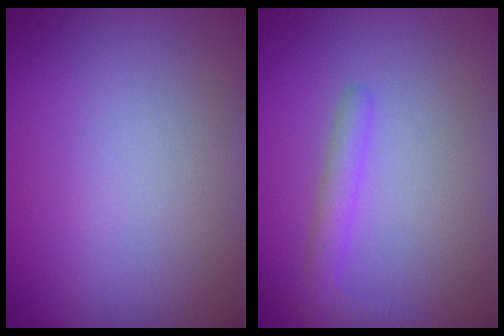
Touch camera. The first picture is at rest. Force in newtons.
{"total": 2.0, "press": 2.0, "slide": 0.2}